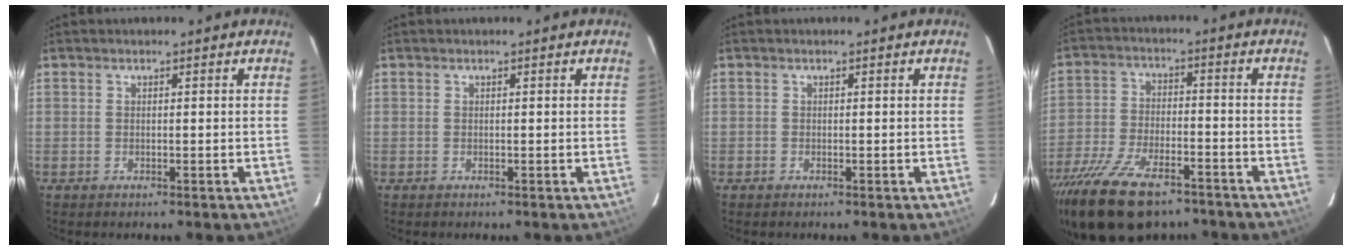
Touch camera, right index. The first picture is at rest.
{"total": 0.0}
{"total": 0.0}
{"total": 18.9, "force": [-13.6, 7.9, 10.4], "torque": [-0.229, -0.035, -0.234]}